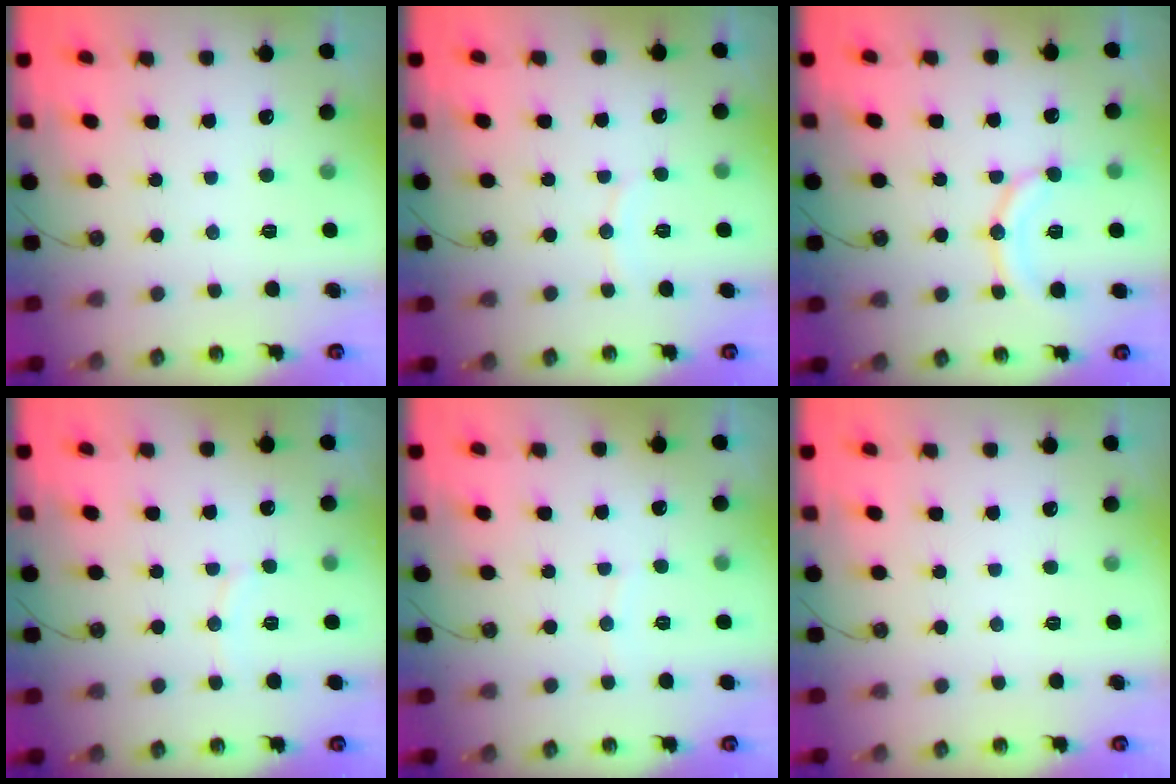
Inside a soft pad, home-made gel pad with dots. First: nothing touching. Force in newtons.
{"total": 4.5, "press": 4.5, "slide": 0.5}
{"total": 13.3, "press": 13.1, "slide": 2.5}
{"total": 5.9, "press": 5.9, "slide": 0.7}
{"total": 2.5, "press": 2.5, "slide": 0.4}
{"total": 0.0}